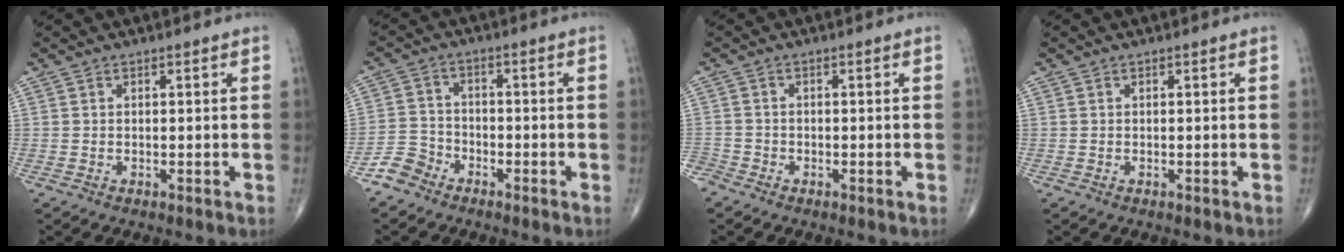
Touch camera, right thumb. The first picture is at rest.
{"total": 4.5, "force": [-3.5, 2.8, 0.5], "torque": [0.004, 0.018, -0.079]}
{"total": 2.3, "force": [-1.7, 1.5, 0.3], "torque": [-0.007, 0.004, -0.039]}
{"total": 0.0}